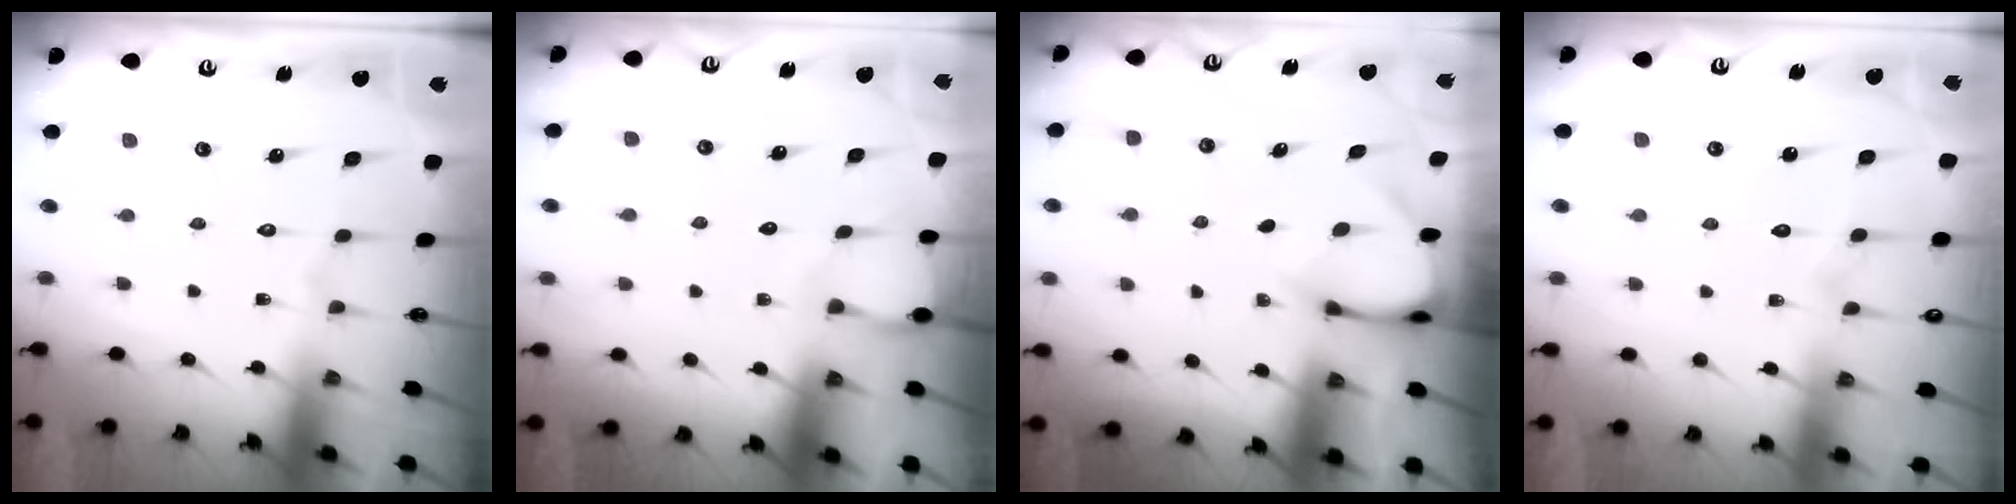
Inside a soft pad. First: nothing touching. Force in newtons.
{"total": 2.5, "press": 2.4, "slide": 0.4}
{"total": 3.3, "press": 3.3, "slide": 0.3}
{"total": 5.5, "press": 5.5, "slide": 0.5}